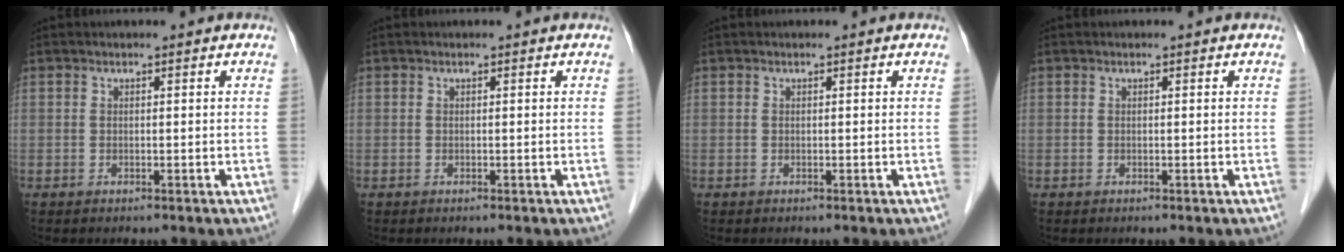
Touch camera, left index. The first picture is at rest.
{"total": 0.0}
{"total": 0.0}
{"total": 0.0}